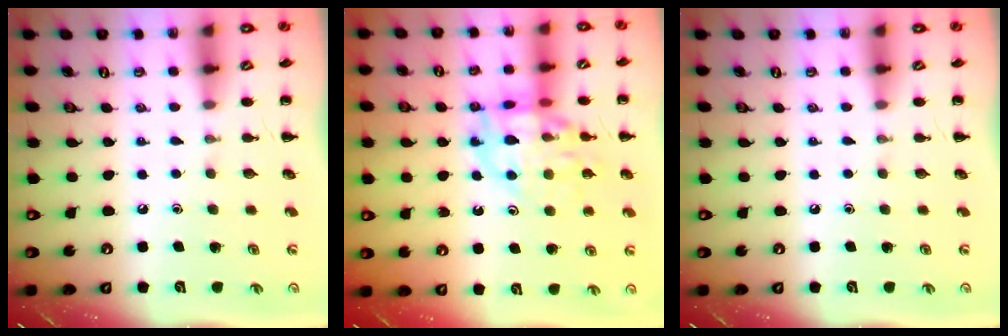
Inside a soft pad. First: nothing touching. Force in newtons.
{"total": 14.8, "press": 14.6, "slide": 2.0}
{"total": 0.0}